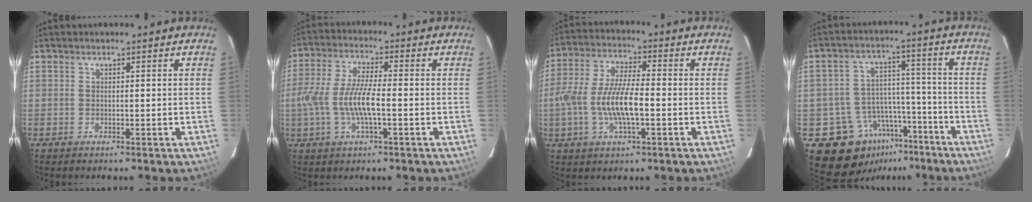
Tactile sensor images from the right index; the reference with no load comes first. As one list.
[{"total": 10.0, "force": [-2.1, 2.4, 9.5], "torque": [-0.196, -0.001, -0.041]}, {"total": 11.7, "force": [-2.6, 3.5, 10.8], "torque": [-0.223, 0.000, -0.052]}, {"total": 13.3, "force": [-8.7, 9.5, 3.2], "torque": [-0.070, 0.051, -0.111]}]